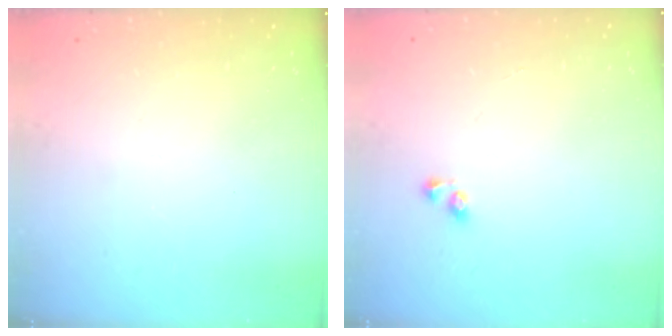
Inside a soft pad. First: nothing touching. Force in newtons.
{"total": 2.4, "press": 2.0, "slide": 1.3}